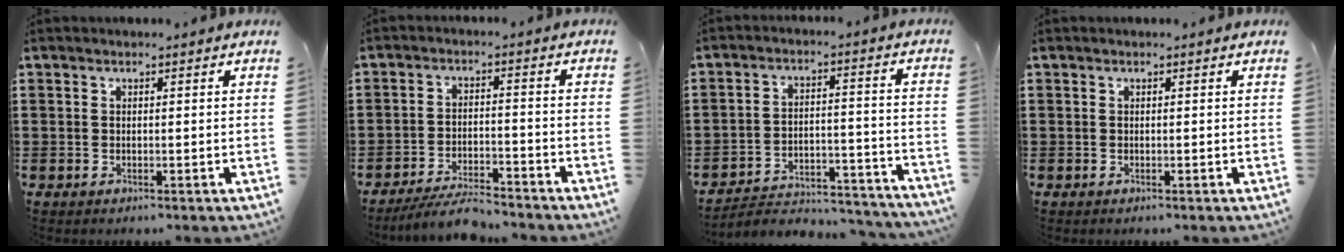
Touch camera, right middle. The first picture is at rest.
{"total": 5.4, "force": [-5.1, 0.5, 1.7], "torque": [-0.032, -0.001, -0.099]}
{"total": 3.8, "force": [-3.6, 0.9, 1.0], "torque": [-0.023, 0.002, -0.078]}
{"total": 0.0}